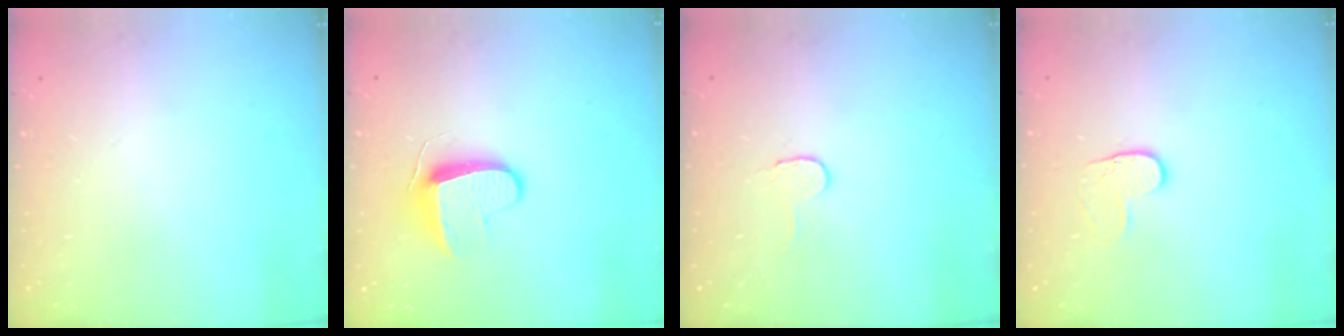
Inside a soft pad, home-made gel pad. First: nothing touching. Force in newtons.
{"total": 9.2, "press": 9.2, "slide": 0.7}
{"total": 2.7, "press": 2.7, "slide": 0.2}
{"total": 4.0, "press": 4.0, "slide": 0.4}